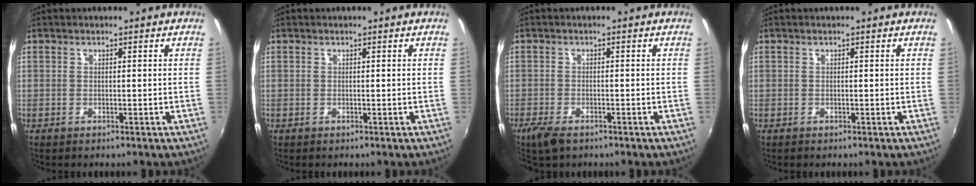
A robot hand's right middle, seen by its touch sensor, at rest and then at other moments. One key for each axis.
{"total": 0.0}
{"total": 4.4, "fx": -3.2, "fy": 1.6, "fz": 2.6, "tx": -0.067, "ty": -0.015, "tz": -0.062}
{"total": 0.5, "fx": -0.3, "fy": 0.4, "fz": 0.0, "tx": 0.000, "ty": -0.003, "tz": -0.007}